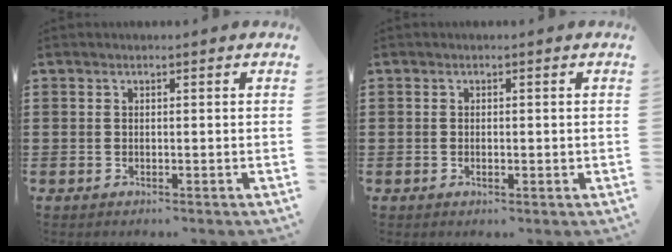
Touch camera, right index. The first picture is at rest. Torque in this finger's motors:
{"motor_torque": [0.40, 1.64, 0.00, -0.01]}